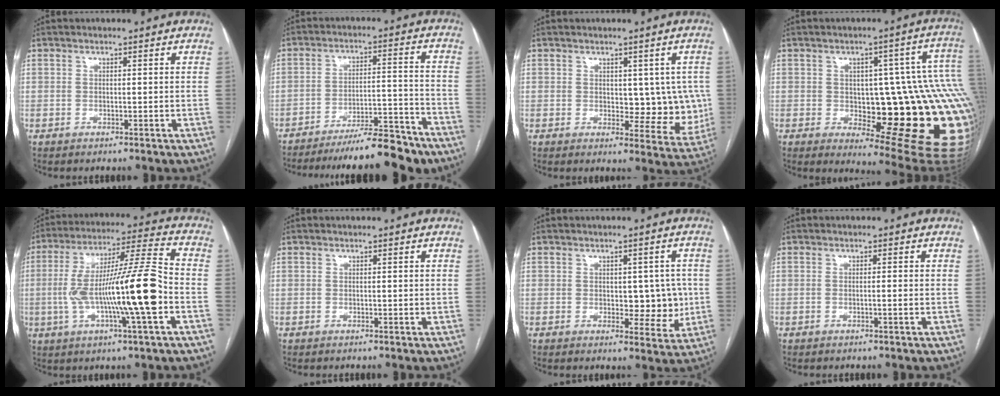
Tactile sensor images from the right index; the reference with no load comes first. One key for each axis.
{"total": 14.3, "fx": -12.8, "fy": 1.3, "fz": 6.4, "tx": -0.087, "ty": 0.017, "tz": -0.196}
{"total": 7.4, "fx": 0.9, "fy": 4.3, "fz": 5.9, "tx": -0.048, "ty": 0.001, "tz": 0.020}
{"total": 23.0, "fx": -2.4, "fy": 6.9, "fz": 21.8, "tx": -0.169, "ty": 0.022, "tz": -0.008}
{"total": 17.8, "fx": -3.3, "fy": 0.6, "fz": 17.5, "tx": -0.312, "ty": 0.006, "tz": -0.059}
{"total": 0.0}
{"total": 6.0, "fx": 0.1, "fy": 3.5, "fz": 4.9, "tx": -0.049, "ty": 0.009, "tz": 0.011}
{"total": 0.7, "fx": -0.2, "fy": -0.1, "fz": 0.7, "tx": -0.012, "ty": 0.001, "tz": -0.003}